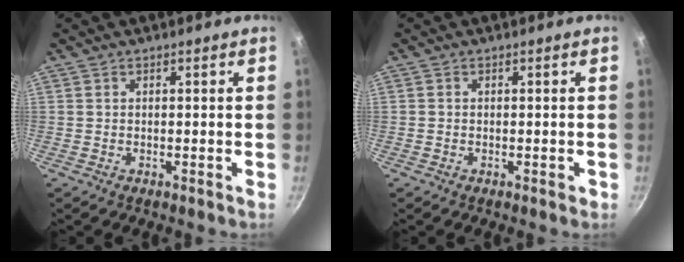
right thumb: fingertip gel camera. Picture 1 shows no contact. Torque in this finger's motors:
{"motor_torque": [-0.13, 0.10, -0.28, 0.11, 0.01]}